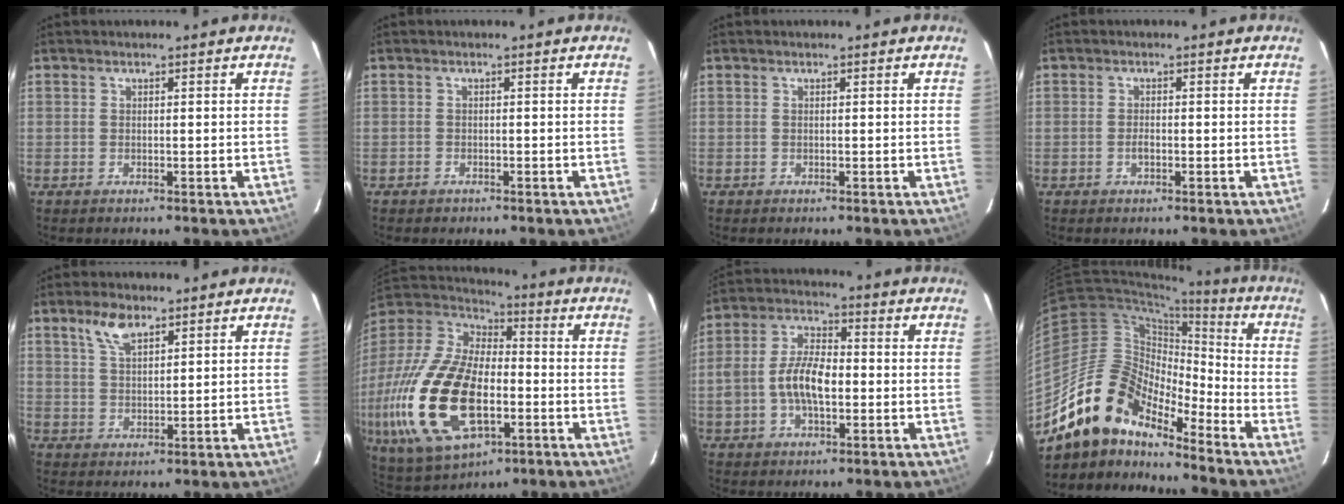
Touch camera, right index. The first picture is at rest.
{"total": 1.1, "force": [-0.8, 0.8, 0.1], "torque": [-0.003, 0.003, -0.010]}
{"total": 0.0}
{"total": 1.5, "force": [-0.5, 0.7, 1.2], "torque": [-0.024, 0.002, -0.011]}
{"total": 5.3, "force": [3.5, 2.2, 3.3], "torque": [-0.061, 0.007, 0.068]}
{"total": 28.4, "force": [-7.4, 14.9, 23.0], "torque": [-0.510, -0.041, -0.121]}
{"total": 9.6, "force": [-1.7, 5.1, 8.0], "torque": [-0.158, 0.015, -0.029]}
{"total": 16.0, "force": [-13.3, 6.1, 6.6], "torque": [-0.118, 0.011, -0.254]}